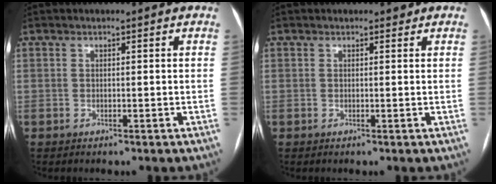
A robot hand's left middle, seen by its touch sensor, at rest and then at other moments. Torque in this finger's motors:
{"motor_torque": [-0.02, -0.01, -0.02, 0.00]}